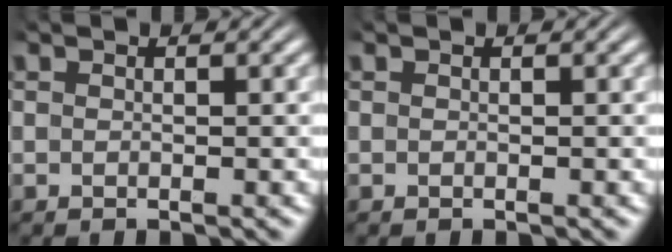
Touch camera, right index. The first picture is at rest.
{"total": 0.0}